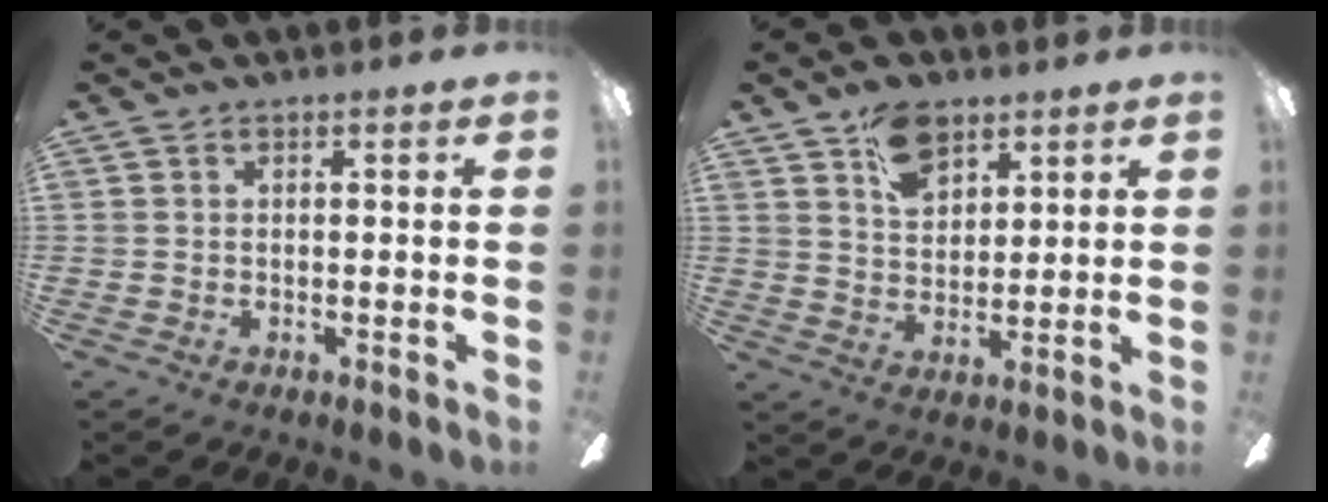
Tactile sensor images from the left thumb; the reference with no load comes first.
{"total": 9.4, "force": [6.0, 5.7, 4.5], "torque": [-0.066, -0.017, 0.109]}